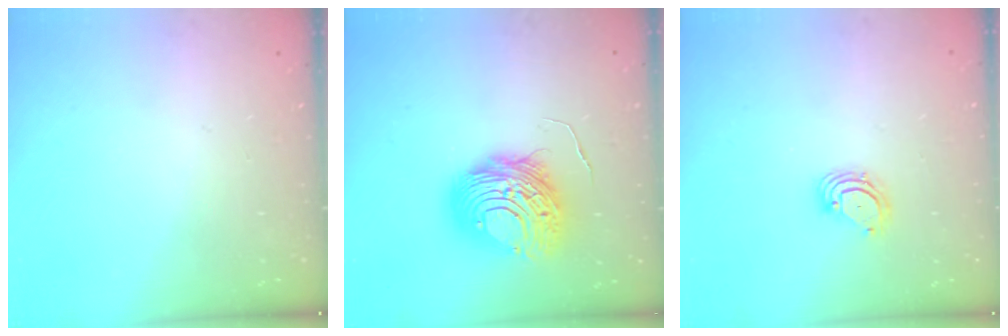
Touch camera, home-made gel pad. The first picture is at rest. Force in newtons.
{"total": 13.2, "press": 13.2, "slide": 1.3}
{"total": 3.6, "press": 3.6, "slide": 0.3}